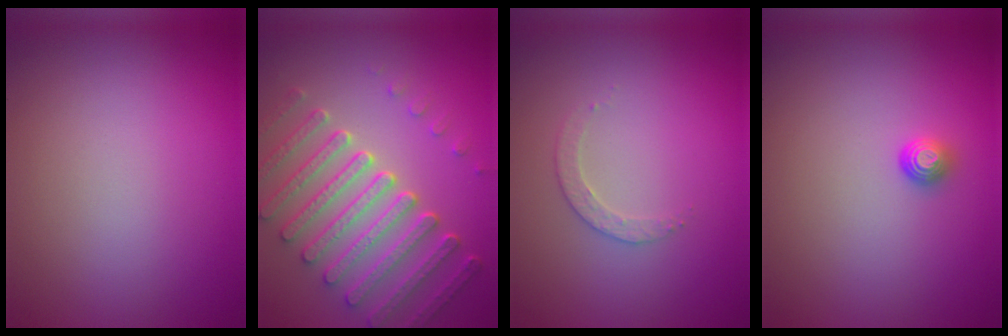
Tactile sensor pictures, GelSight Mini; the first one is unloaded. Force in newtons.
{"total": 7.1, "press": 5.3, "slide": 4.8}
{"total": 1.6, "press": 1.5, "slide": 0.3}
{"total": 1.2, "press": 0.9, "slide": 0.8}